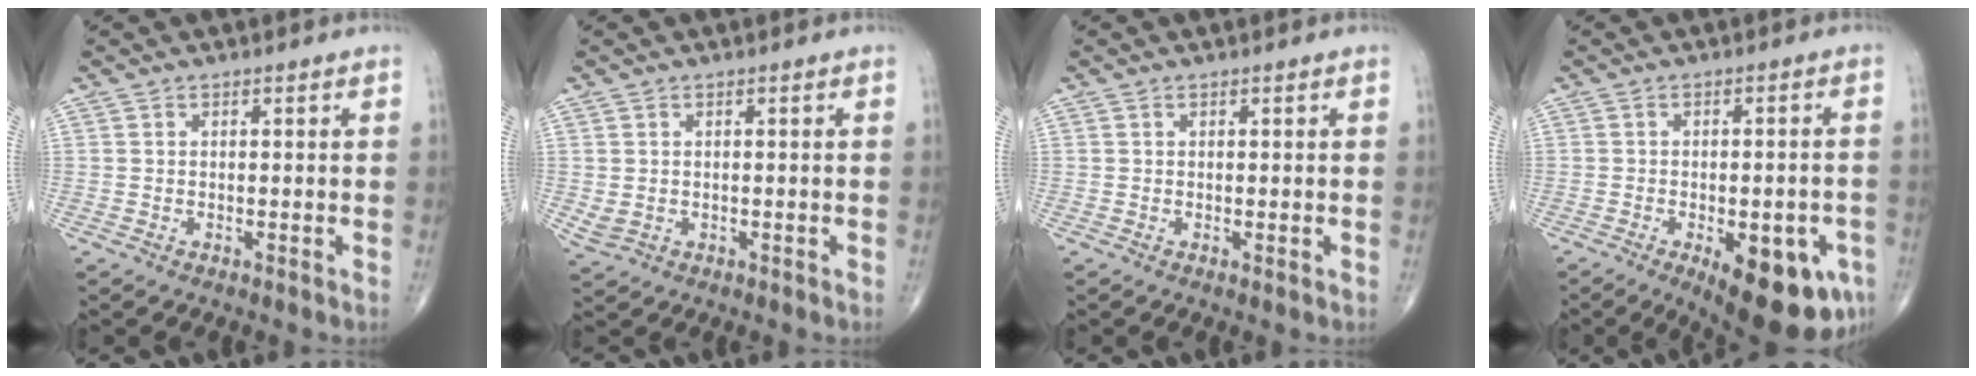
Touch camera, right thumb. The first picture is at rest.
{"total": 2.2, "force": [-0.1, 1.7, 1.3], "torque": [-0.030, -0.001, 0.006]}
{"total": 0.6, "force": [0.1, 0.1, 0.6], "torque": [-0.007, -0.002, 0.001]}
{"total": 16.1, "force": [-7.2, 6.6, 12.9], "torque": [-0.124, 0.010, -0.083]}